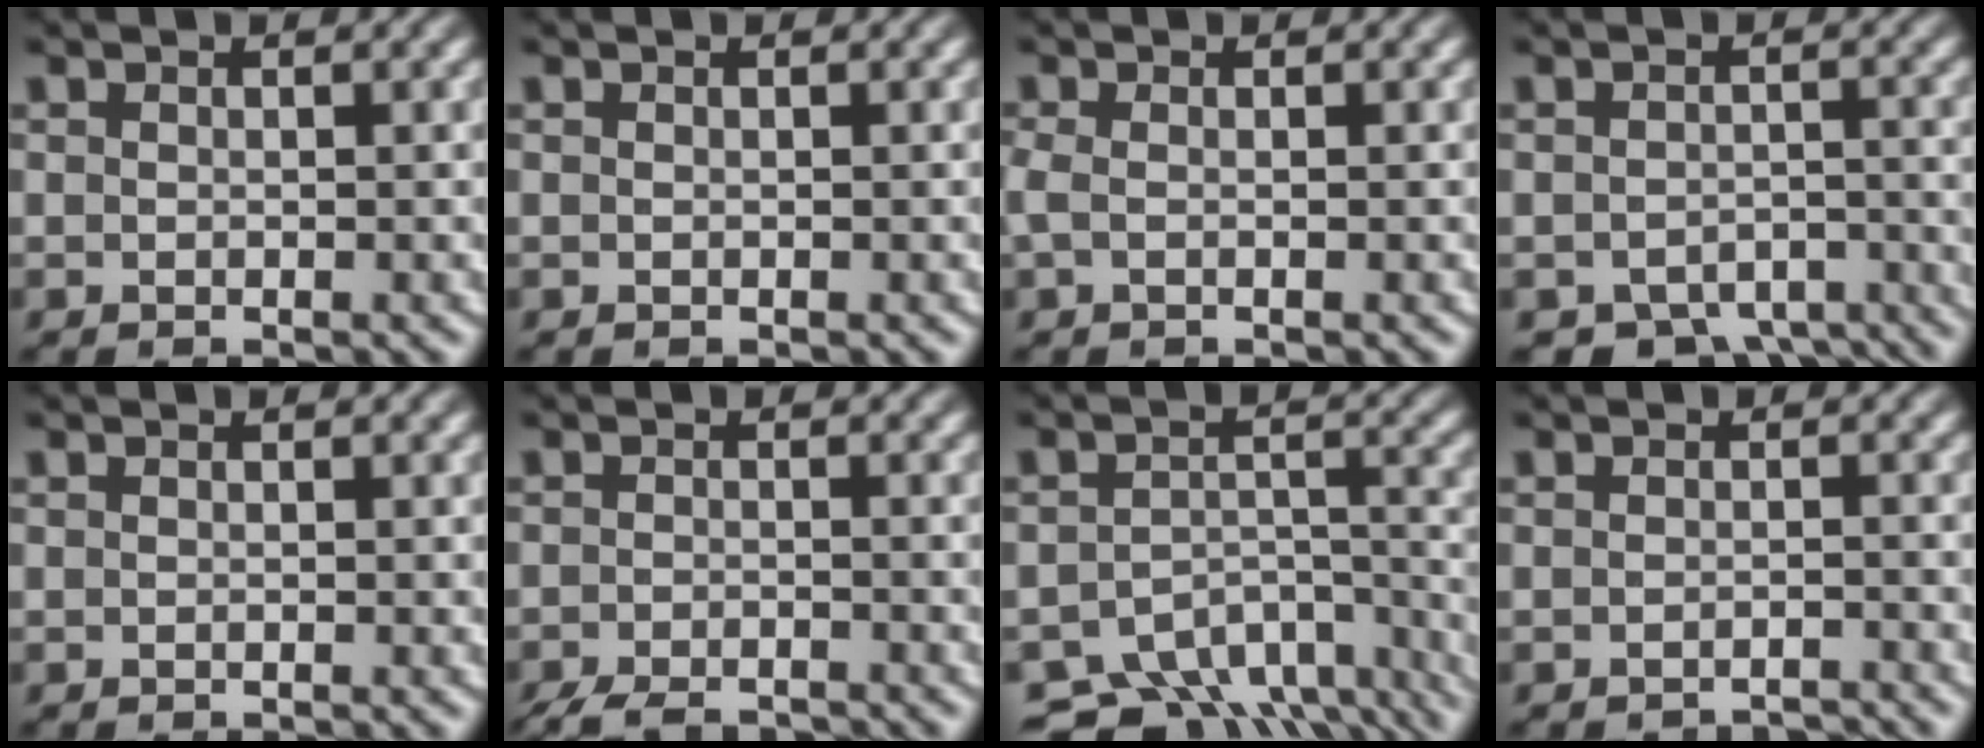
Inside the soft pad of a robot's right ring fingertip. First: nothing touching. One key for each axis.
{"total": 0.0}
{"total": 1.1, "fx": -0.4, "fy": 0.8, "fz": 0.7, "tx": -0.032, "ty": -0.003, "tz": -0.005}
{"total": 8.2, "fx": -6.7, "fy": 4.1, "fz": 2.2, "tx": -0.018, "ty": -0.023, "tz": -0.108}
{"total": 0.0}
{"total": 3.4, "fx": -3.3, "fy": 0.6, "fz": 0.5, "tx": -0.014, "ty": -0.016, "tz": -0.053}
{"total": 10.9, "fx": -8.4, "fy": 5.6, "fz": 4.1, "tx": -0.050, "ty": -0.021, "tz": -0.136}
{"total": 2.3, "fx": -2.3, "fy": 0.0, "fz": -0.2, "tx": 0.006, "ty": -0.006, "tz": -0.038}